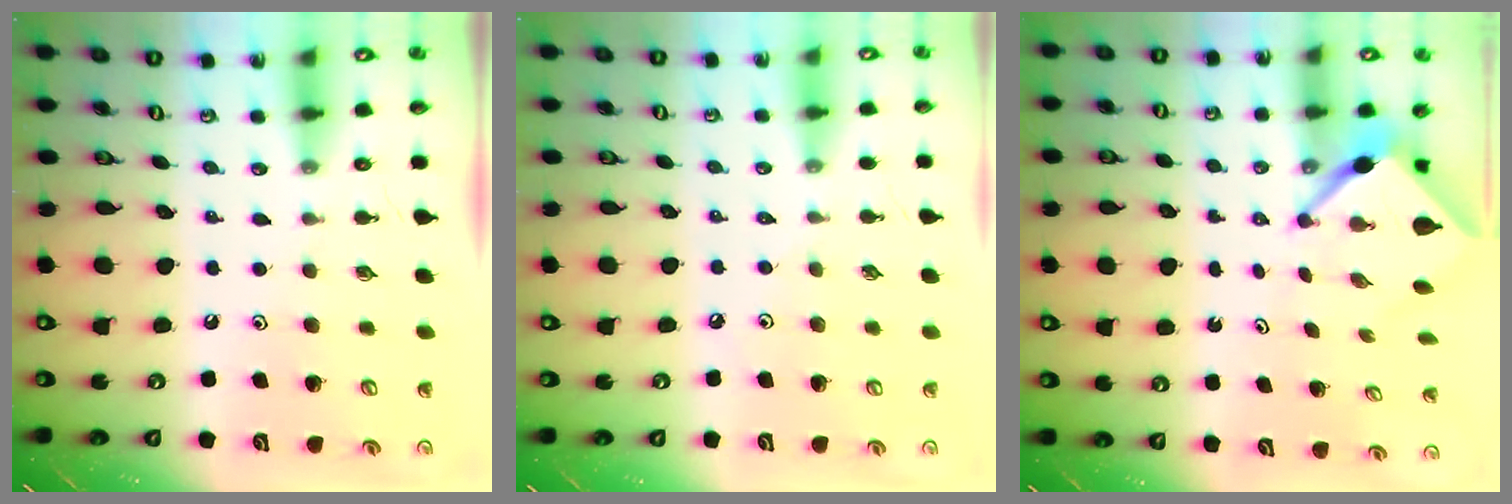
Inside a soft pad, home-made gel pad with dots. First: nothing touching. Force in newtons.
{"total": 1.9, "press": 1.8, "slide": 0.4}
{"total": 3.9, "press": 3.9, "slide": 0.2}